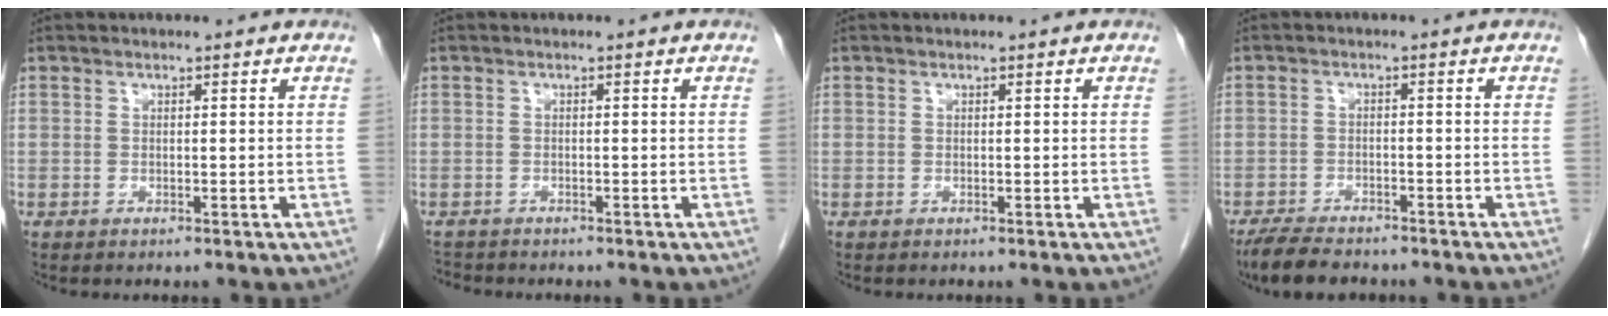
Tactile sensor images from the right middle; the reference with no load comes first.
{"total": 1.7, "force": [-1.7, 0.4, -0.1], "torque": [-0.002, -0.007, -0.029]}
{"total": 0.0}
{"total": 6.9, "force": [-5.9, 2.1, 2.9], "torque": [-0.051, -0.014, -0.097]}